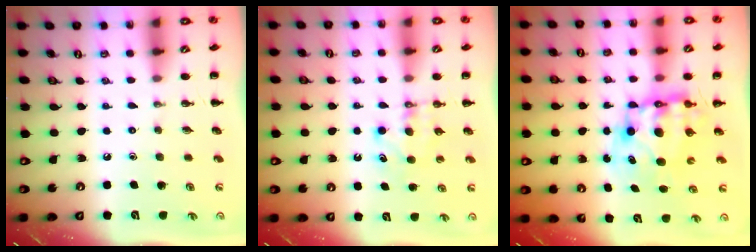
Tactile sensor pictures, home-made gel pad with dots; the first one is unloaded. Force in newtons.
{"total": 6.3, "press": 6.1, "slide": 1.4}
{"total": 10.2, "press": 9.7, "slide": 3.0}